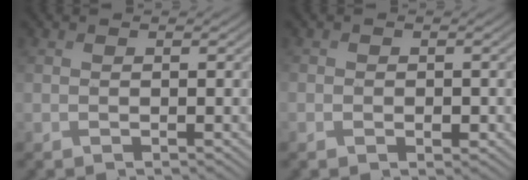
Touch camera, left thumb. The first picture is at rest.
{"total": 1.4, "force": [-0.1, 1.2, 0.7], "torque": [-0.011, -0.009, 0.000]}